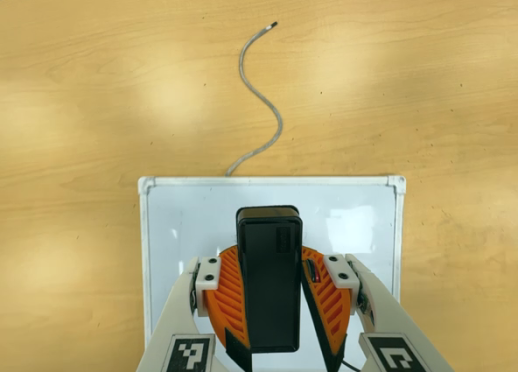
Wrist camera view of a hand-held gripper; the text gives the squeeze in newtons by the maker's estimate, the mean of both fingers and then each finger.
{"total": 8.7, "left": 8.9, "right": 8.6}